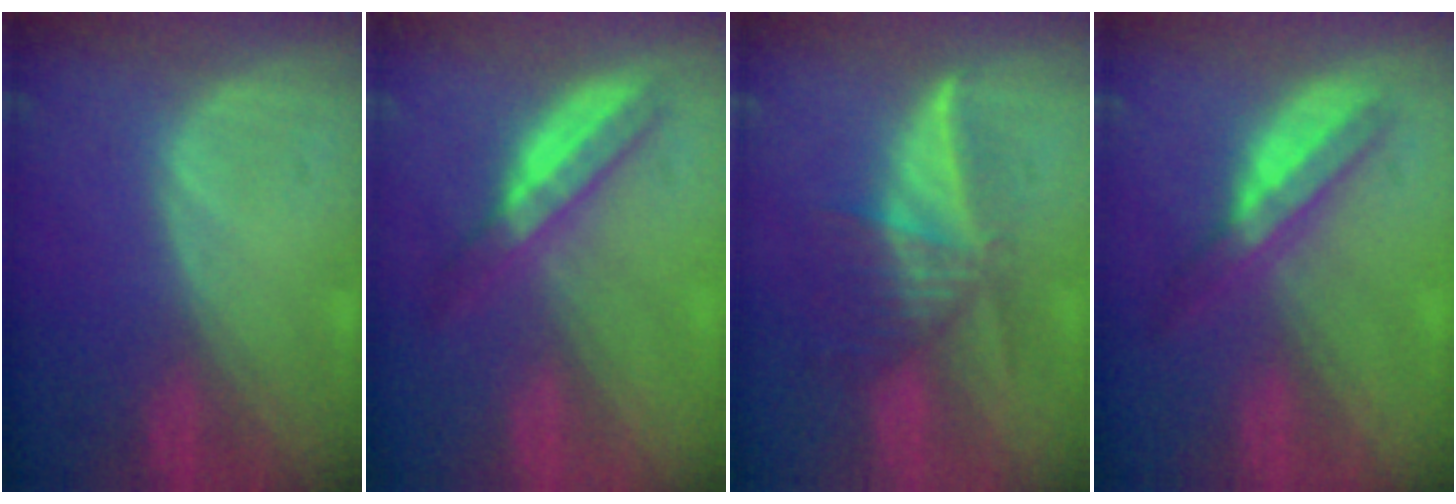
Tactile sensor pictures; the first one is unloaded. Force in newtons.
{"total": 5.0, "press": 4.9, "slide": 1.3}
{"total": 6.0, "press": 5.8, "slide": 1.6}
{"total": 5.2, "press": 5.0, "slide": 1.5}